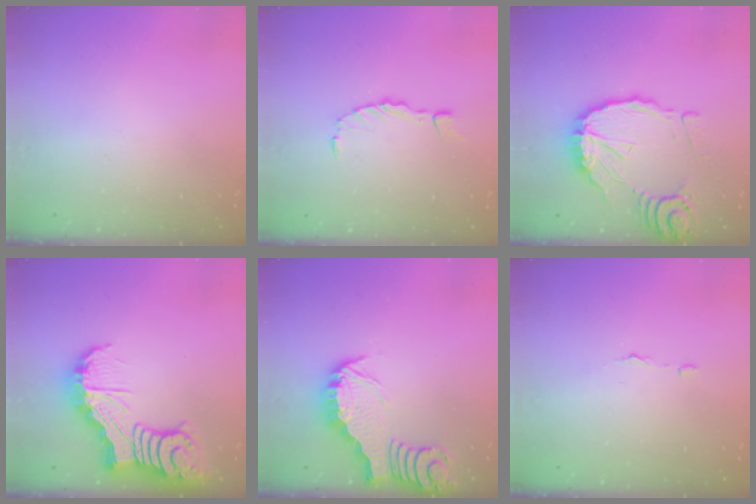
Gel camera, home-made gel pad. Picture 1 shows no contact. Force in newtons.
{"total": 0.0}
{"total": 14.7, "press": 14.6, "slide": 1.6}
{"total": 13.4, "press": 13.3, "slide": 1.6}
{"total": 2.6, "press": 2.6, "slide": 0.2}
{"total": 2.9, "press": 2.9, "slide": 0.2}